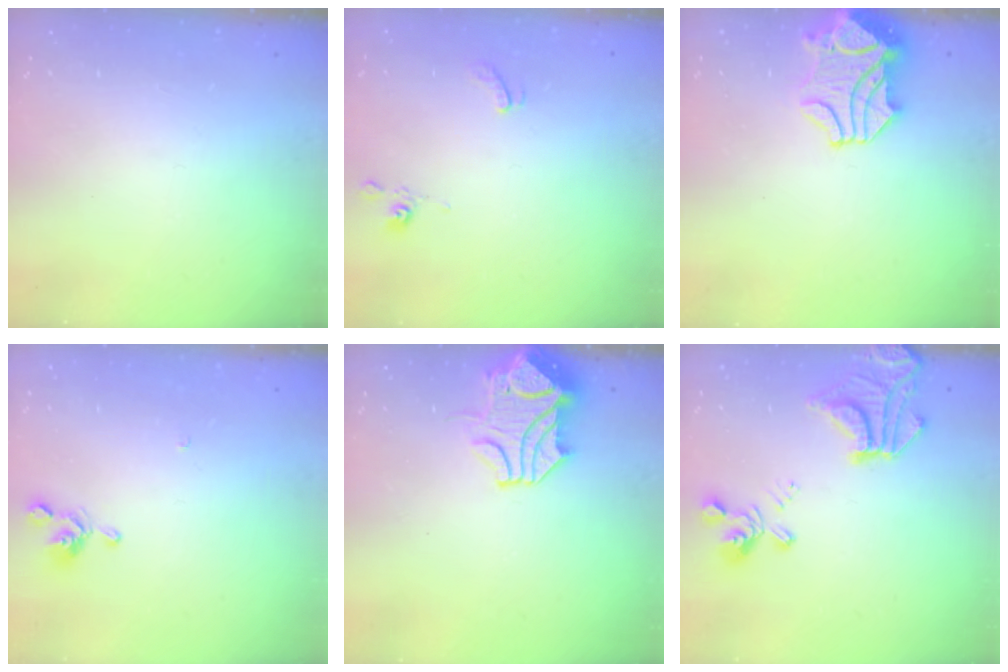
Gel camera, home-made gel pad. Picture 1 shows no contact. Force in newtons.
{"total": 2.4, "press": 2.3, "slide": 0.4}
{"total": 1.1, "press": 0.4, "slide": 1.0}
{"total": 1.4, "press": 1.3, "slide": 0.6}
{"total": 2.1, "press": 2.0, "slide": 0.7}
{"total": 10.3, "press": 9.7, "slide": 3.5}